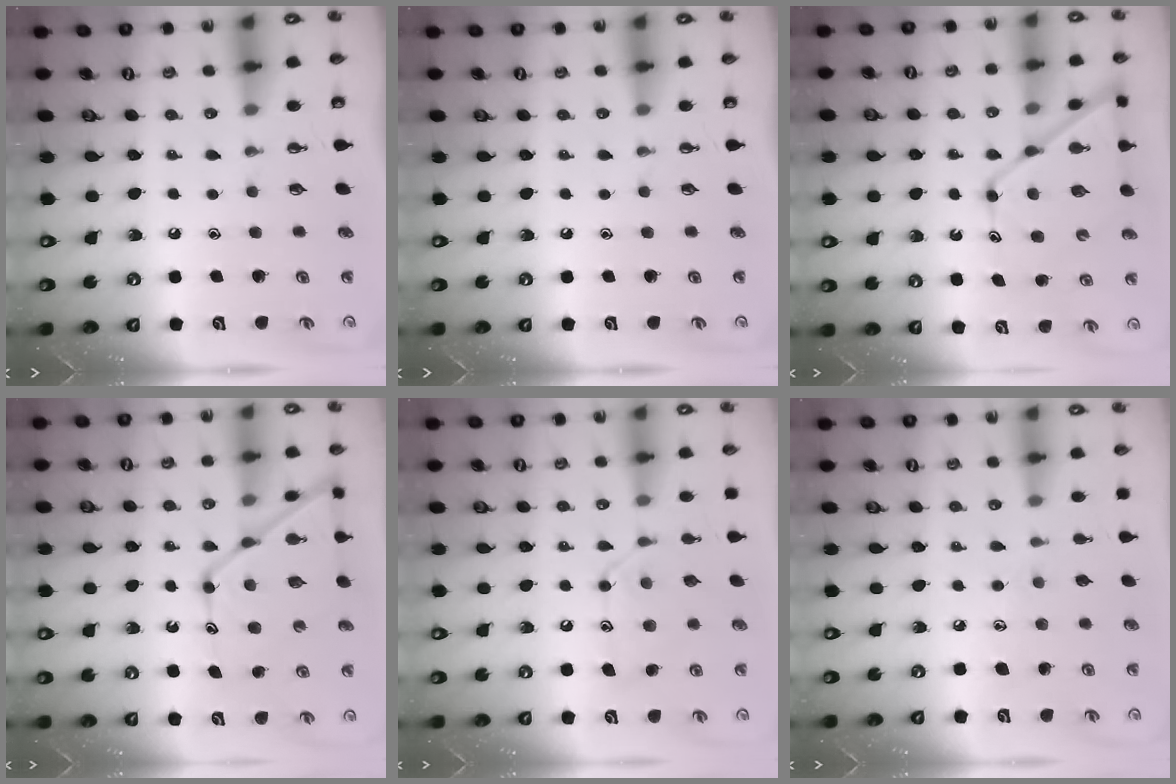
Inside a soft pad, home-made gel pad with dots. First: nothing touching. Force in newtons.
{"total": 0.0}
{"total": 13.6, "press": 13.6, "slide": 1.1}
{"total": 16.4, "press": 16.4, "slide": 1.6}
{"total": 13.7, "press": 13.7, "slide": 1.1}
{"total": 6.7, "press": 6.7, "slide": 0.1}